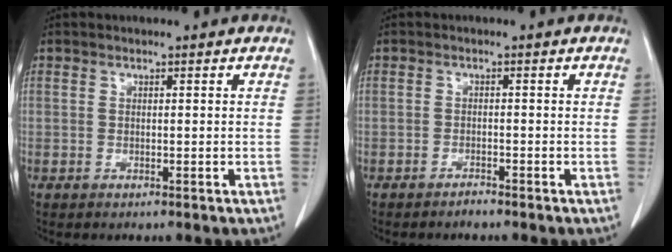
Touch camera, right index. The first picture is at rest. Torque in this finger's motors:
{"motor_torque": [0.17, -0.13, -0.04, 0.00]}